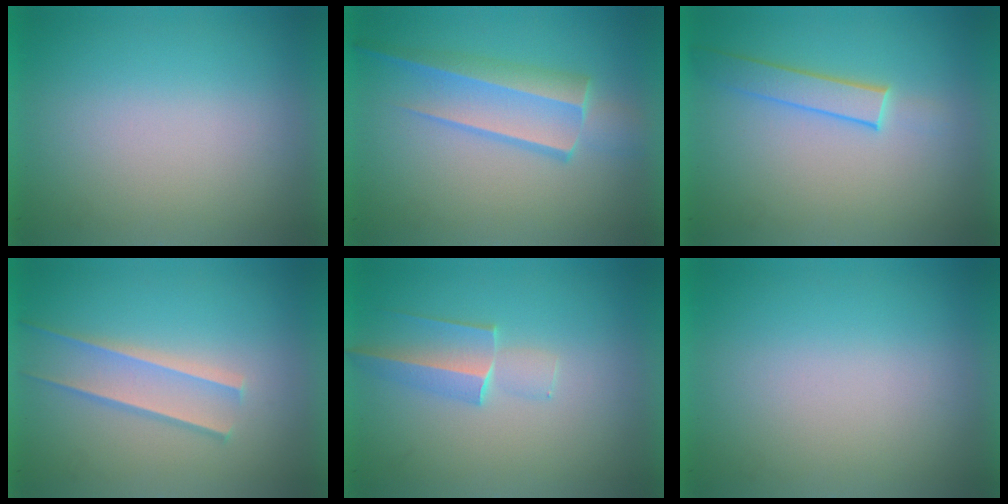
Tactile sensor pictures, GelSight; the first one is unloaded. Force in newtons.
{"total": 3.1}
{"total": 1.9}
{"total": 1.7}
{"total": 1.8}
{"total": 0.0}